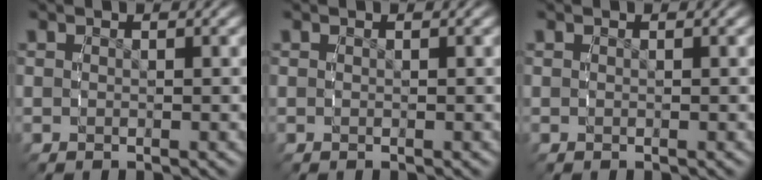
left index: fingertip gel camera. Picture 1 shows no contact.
{"total": 0.0}
{"total": 0.0}